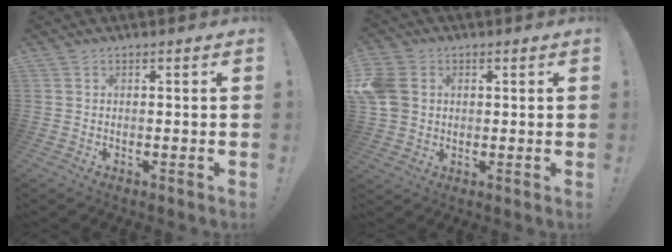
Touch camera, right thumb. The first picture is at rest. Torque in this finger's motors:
{"motor_torque": [0.40, 0.44, 0.66, -0.27, 0.39]}